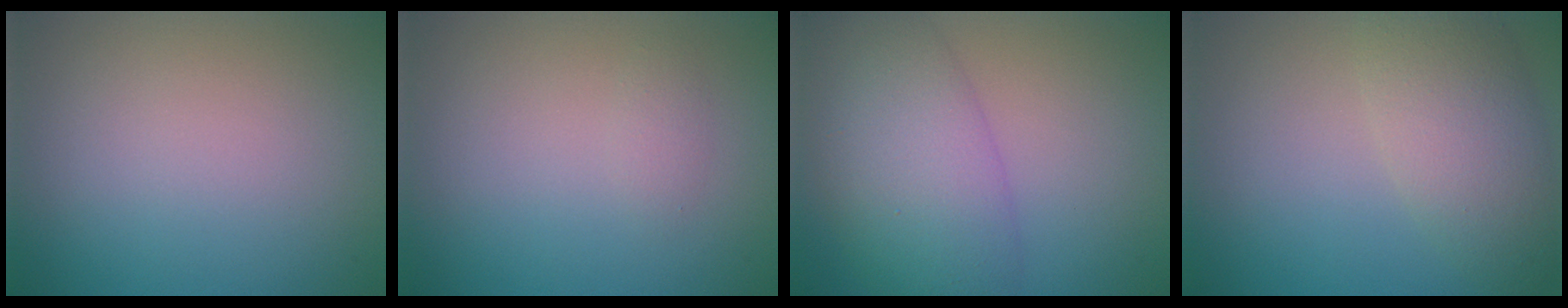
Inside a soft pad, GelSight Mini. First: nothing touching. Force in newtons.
{"total": 0.8, "press": 0.8, "slide": 0.0}
{"total": 7.9, "press": 7.9, "slide": 0.2}
{"total": 4.8, "press": 4.8, "slide": 0.3}